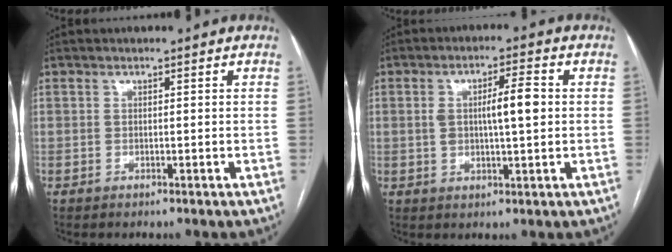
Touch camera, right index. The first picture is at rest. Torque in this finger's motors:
{"motor_torque": [0.18, 0.02, 0.13, 0.06]}